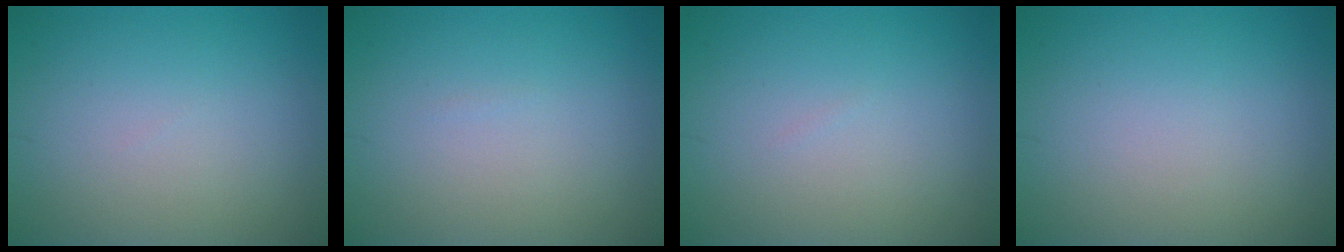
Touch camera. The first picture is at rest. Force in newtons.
{"total": 0.0}
{"total": 0.0}
{"total": 0.0}